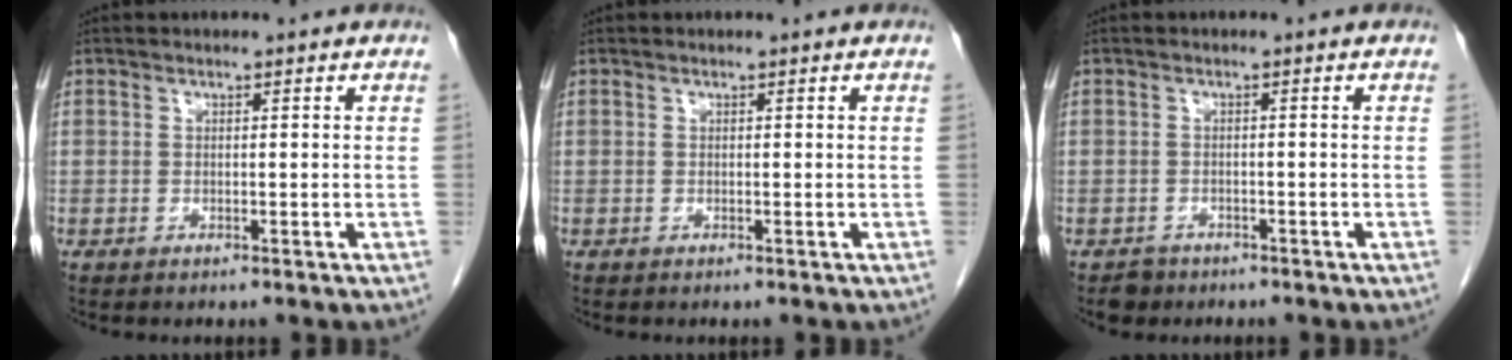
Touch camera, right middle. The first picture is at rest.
{"total": 0.0}
{"total": 1.9, "force": [-1.4, 1.3, 0.0], "torque": [-0.007, 0.004, -0.021]}